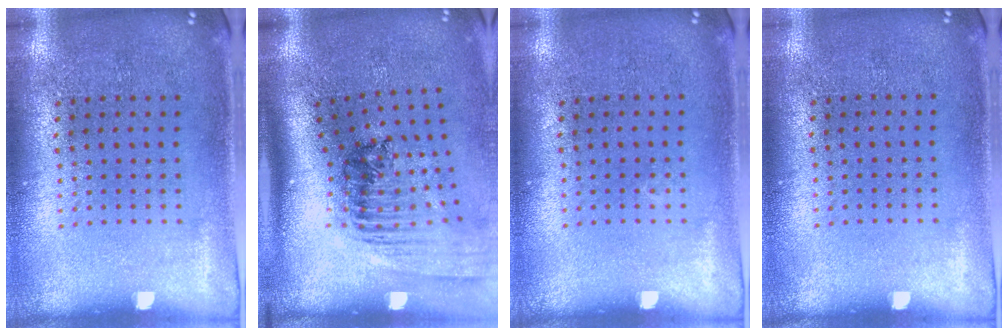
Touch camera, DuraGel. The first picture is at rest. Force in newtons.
{"total": 2.2, "press": 1.6, "slide": 1.6}
{"total": 0.0}
{"total": 0.0}